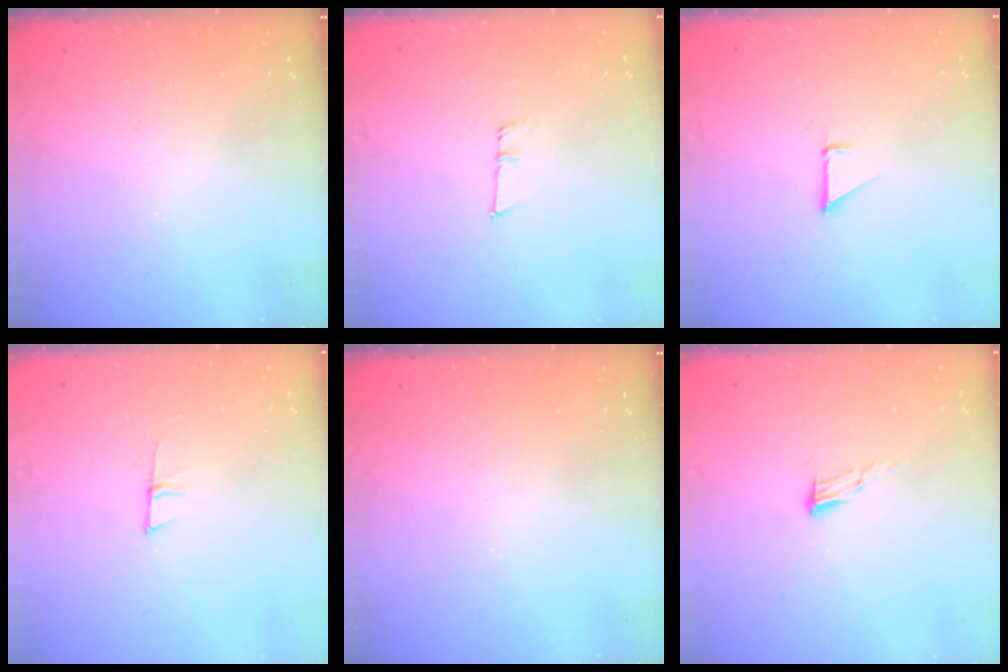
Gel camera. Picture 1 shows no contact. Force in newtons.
{"total": 6.0, "press": 5.6, "slide": 2.1}
{"total": 1.4, "press": 1.3, "slide": 0.1}
{"total": 5.6, "press": 5.0, "slide": 2.6}
{"total": 0.0}
{"total": 6.6, "press": 6.6, "slide": 1.0}